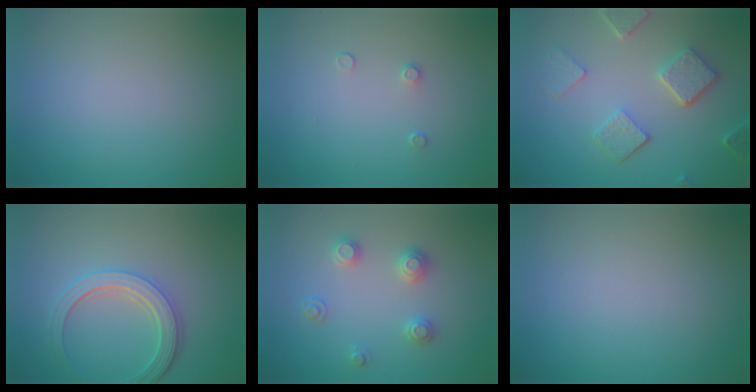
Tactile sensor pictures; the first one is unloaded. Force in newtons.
{"total": 0.8, "press": 0.4, "slide": 0.6}
{"total": 4.4, "press": 3.7, "slide": 2.4}
{"total": 4.4, "press": 3.4, "slide": 2.7}
{"total": 2.5, "press": 2.5, "slide": 0.3}
{"total": 0.0}